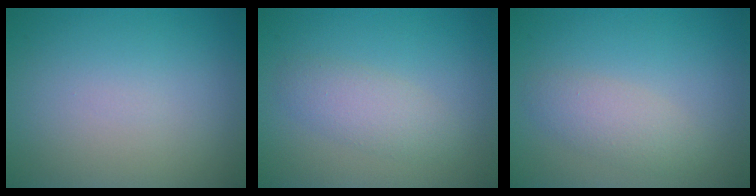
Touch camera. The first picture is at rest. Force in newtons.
{"total": 2.5, "press": 2.5, "slide": 0.1}
{"total": 2.4, "press": 2.4, "slide": 0.1}